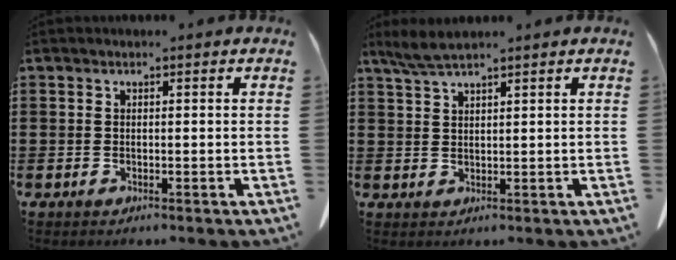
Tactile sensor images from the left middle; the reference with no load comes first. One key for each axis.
{"total": 3.0, "fx": 2.3, "fy": 0.3, "fz": 1.8, "tx": -0.042, "ty": 0.001, "tz": 0.044}